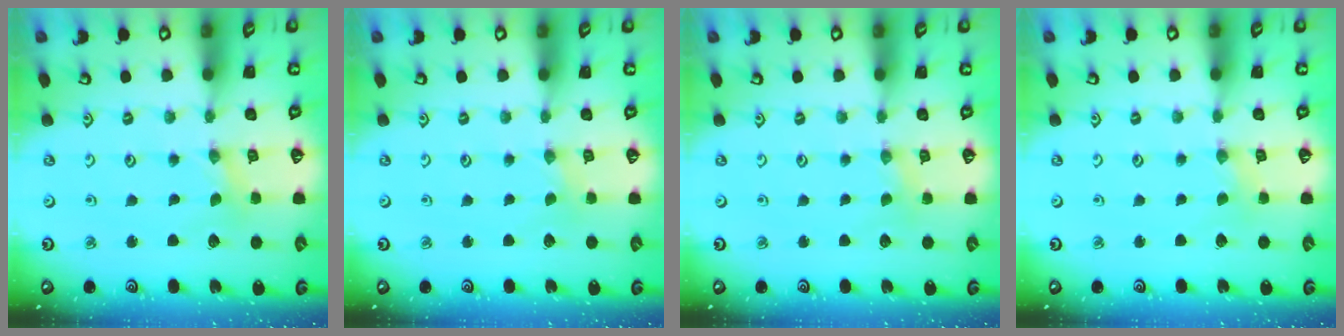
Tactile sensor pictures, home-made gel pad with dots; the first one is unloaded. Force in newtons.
{"total": 0.0}
{"total": 1.6, "press": 1.6, "slide": 0.3}
{"total": 1.2, "press": 1.2, "slide": 0.2}